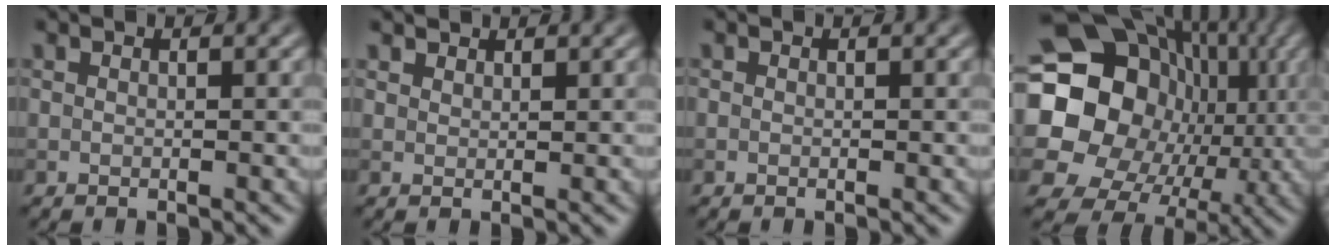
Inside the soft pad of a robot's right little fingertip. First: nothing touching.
{"total": 1.4, "force": [1.3, 0.5, 0.2], "torque": [-0.007, -0.001, 0.024]}
{"total": 0.0}
{"total": 20.8, "force": [2.2, 18.4, 9.3], "torque": [-0.176, 0.013, 0.015]}